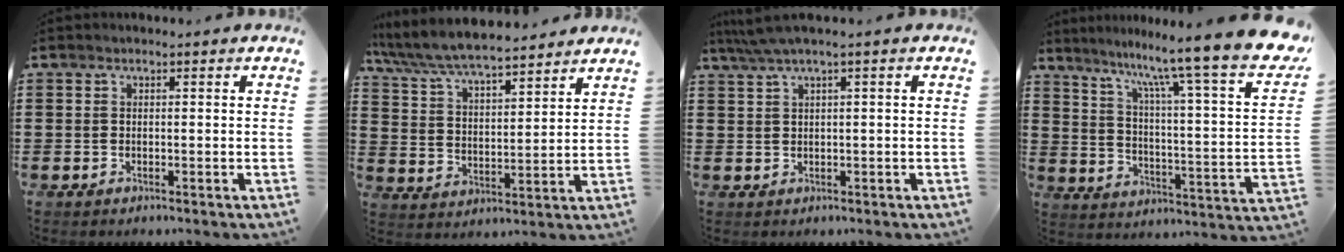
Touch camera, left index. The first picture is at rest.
{"total": 7.0, "force": [6.5, 0.7, 2.3], "torque": [-0.074, -0.037, 0.113]}
{"total": 2.3, "force": [0.8, -0.1, 2.2], "torque": [-0.048, -0.004, 0.011]}
{"total": 11.5, "force": [9.5, -1.1, 6.3], "torque": [-0.133, -0.085, 0.144]}